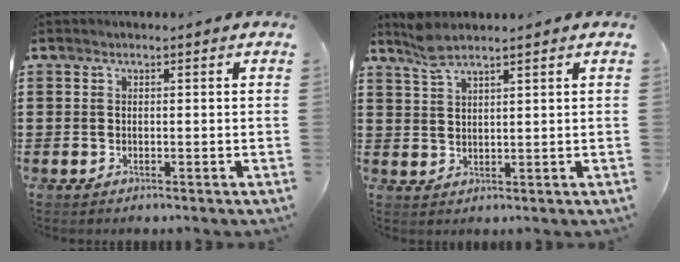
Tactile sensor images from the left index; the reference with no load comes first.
{"total": 3.4, "force": [2.9, 0.2, 1.8], "torque": [-0.043, -0.002, 0.053]}